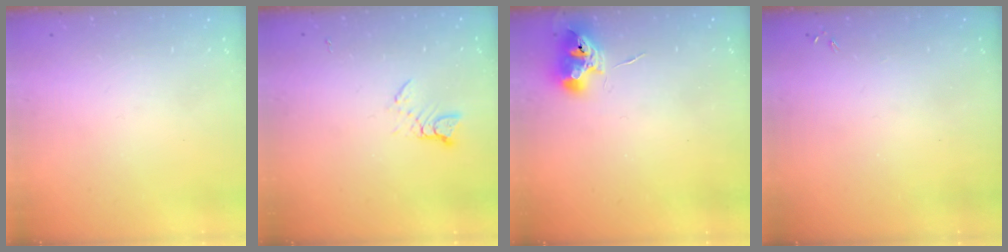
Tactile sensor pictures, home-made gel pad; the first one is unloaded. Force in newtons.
{"total": 3.6, "press": 3.6, "slide": 0.5}
{"total": 9.8, "press": 9.7, "slide": 1.4}
{"total": 0.0}